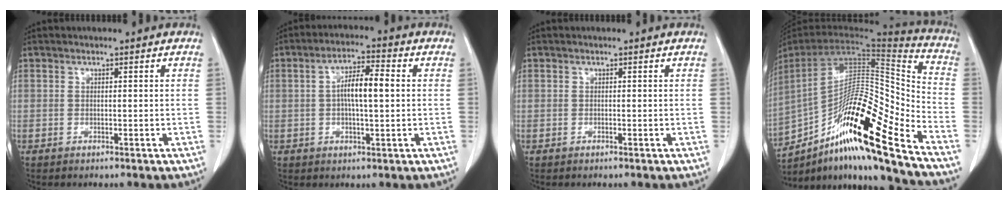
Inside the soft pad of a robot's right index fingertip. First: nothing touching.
{"total": 6.6, "force": [0.4, 1.5, 6.4], "torque": [-0.123, 0.011, 0.004]}
{"total": 0.0}
{"total": 22.9, "force": [-14.9, 1.5, 17.3], "torque": [-0.270, 0.002, -0.261]}